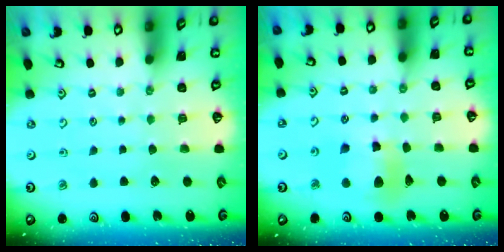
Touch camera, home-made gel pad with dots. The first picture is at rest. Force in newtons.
{"total": 8.9, "press": 8.9, "slide": 1.1}